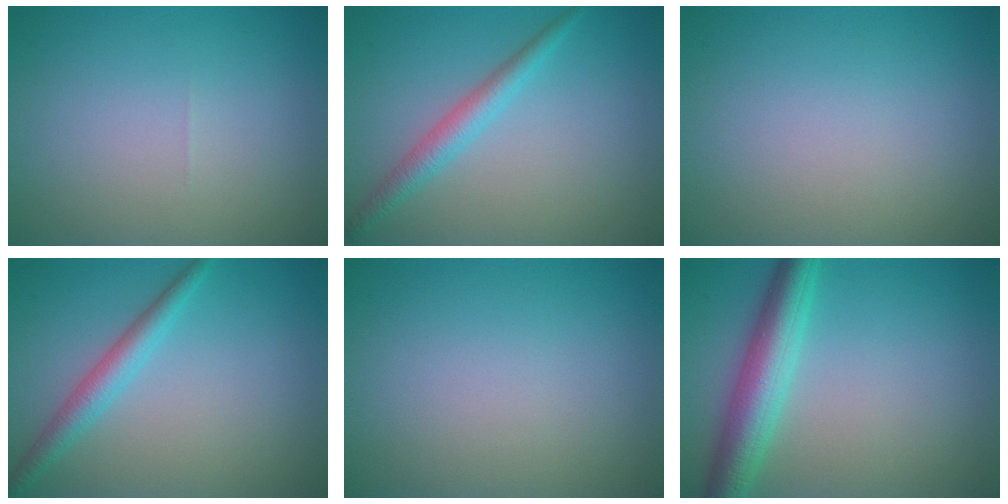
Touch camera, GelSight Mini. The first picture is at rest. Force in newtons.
{"total": 2.4, "press": 2.4, "slide": 0.1}
{"total": 0.0}
{"total": 2.7, "press": 2.7, "slide": 0.0}
{"total": 0.0}
{"total": 5.5, "press": 5.5, "slide": 0.1}